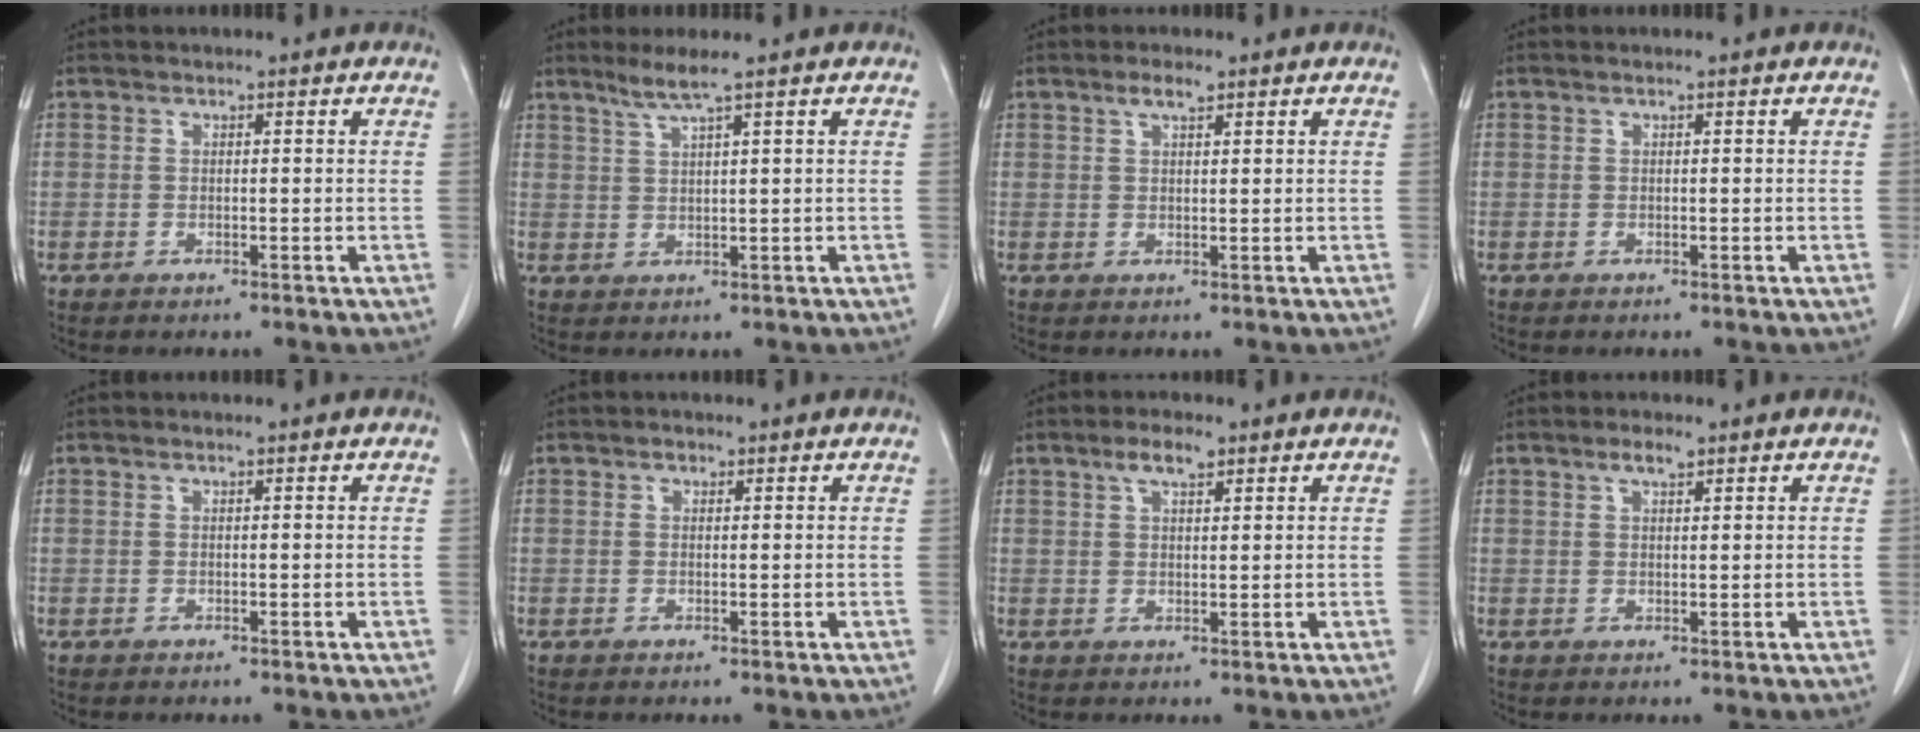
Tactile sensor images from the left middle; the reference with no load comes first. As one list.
[{"total": 3.3, "force": [2.3, -0.9, 2.2], "torque": [-0.051, -0.004, 0.050]}, {"total": 2.1, "force": [1.4, 0.4, 1.5], "torque": [-0.033, 0.004, 0.027]}, {"total": 0.0}, {"total": 0.0}, {"total": 0.5, "force": [0.3, 0.4, 0.2], "torque": [-0.003, -0.001, 0.004]}, {"total": 3.3, "force": [2.1, 0.9, 2.4], "torque": [-0.049, 0.006, 0.039]}, {"total": 2.0, "force": [1.4, 0.5, 1.4], "torque": [-0.030, 0.003, 0.025]}]